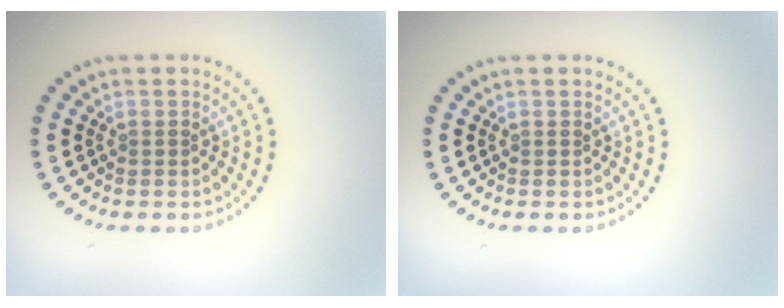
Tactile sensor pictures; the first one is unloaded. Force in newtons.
{"total": 0.0}